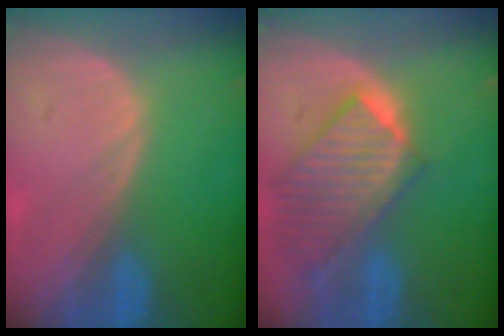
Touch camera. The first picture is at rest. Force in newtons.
{"total": 10.0, "press": 8.8, "slide": 4.7}